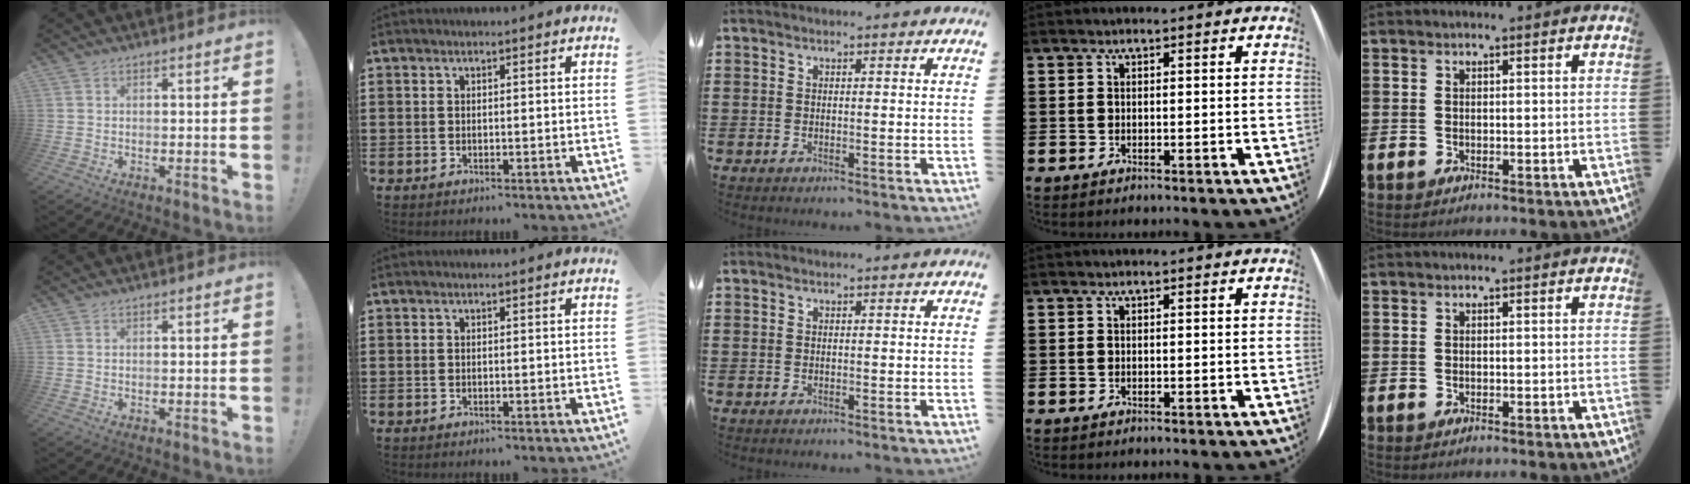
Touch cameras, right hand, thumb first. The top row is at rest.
{}